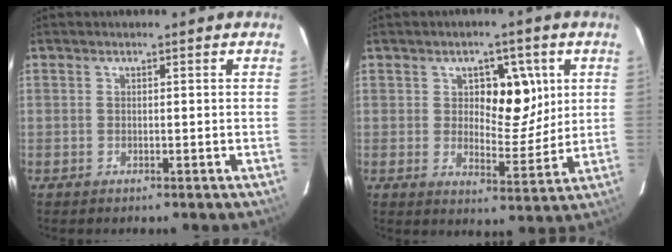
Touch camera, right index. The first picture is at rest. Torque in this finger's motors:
{"motor_torque": [0.22, 0.18, 0.18, 0.06]}